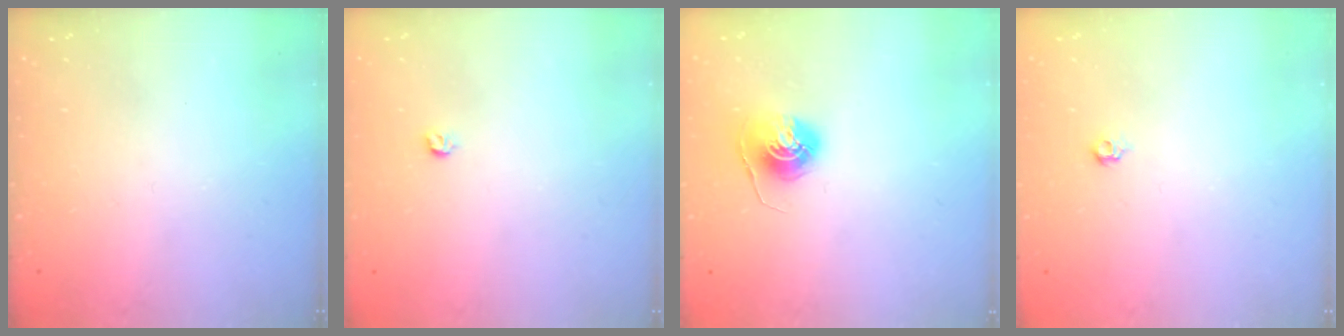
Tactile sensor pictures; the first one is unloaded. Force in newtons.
{"total": 3.2, "press": 3.2, "slide": 0.6}
{"total": 6.4, "press": 6.4, "slide": 0.6}
{"total": 3.9, "press": 3.8, "slide": 0.8}